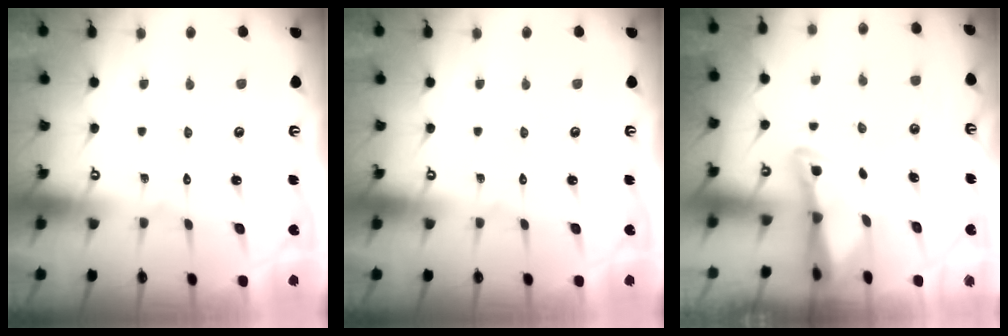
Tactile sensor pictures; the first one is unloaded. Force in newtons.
{"total": 0.0}
{"total": 2.4, "press": 2.3, "slide": 0.6}